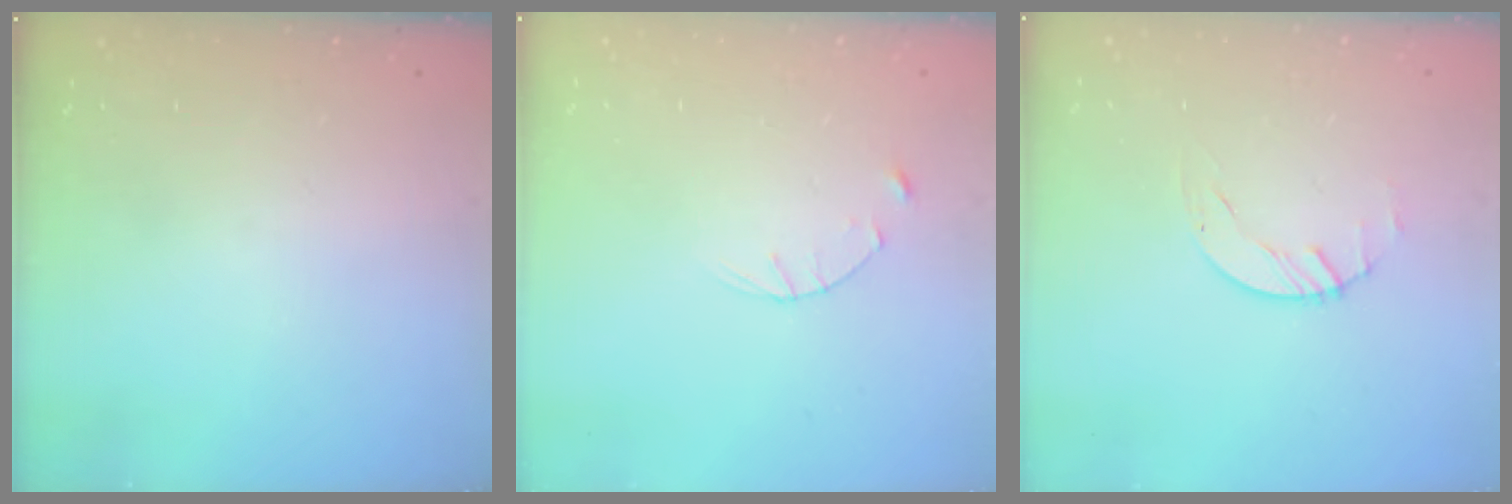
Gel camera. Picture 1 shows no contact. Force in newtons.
{"total": 2.8, "press": 2.8, "slide": 0.4}
{"total": 0.8, "press": 0.8, "slide": 0.2}